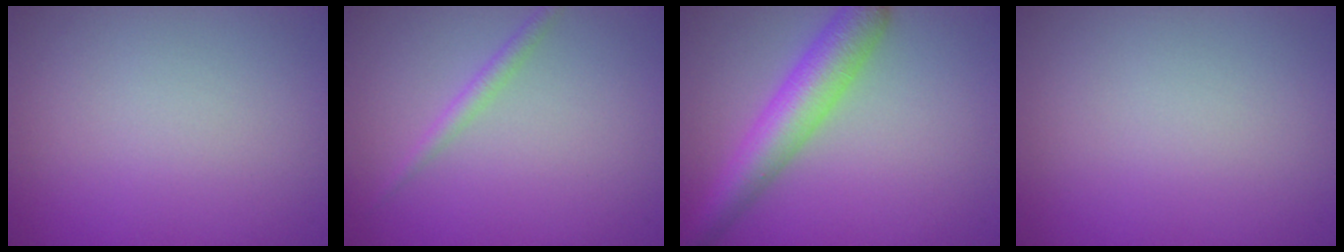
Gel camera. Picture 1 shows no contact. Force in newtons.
{"total": 1.4, "press": 1.4, "slide": 0.0}
{"total": 5.7, "press": 5.7, "slide": 0.1}
{"total": 0.0}